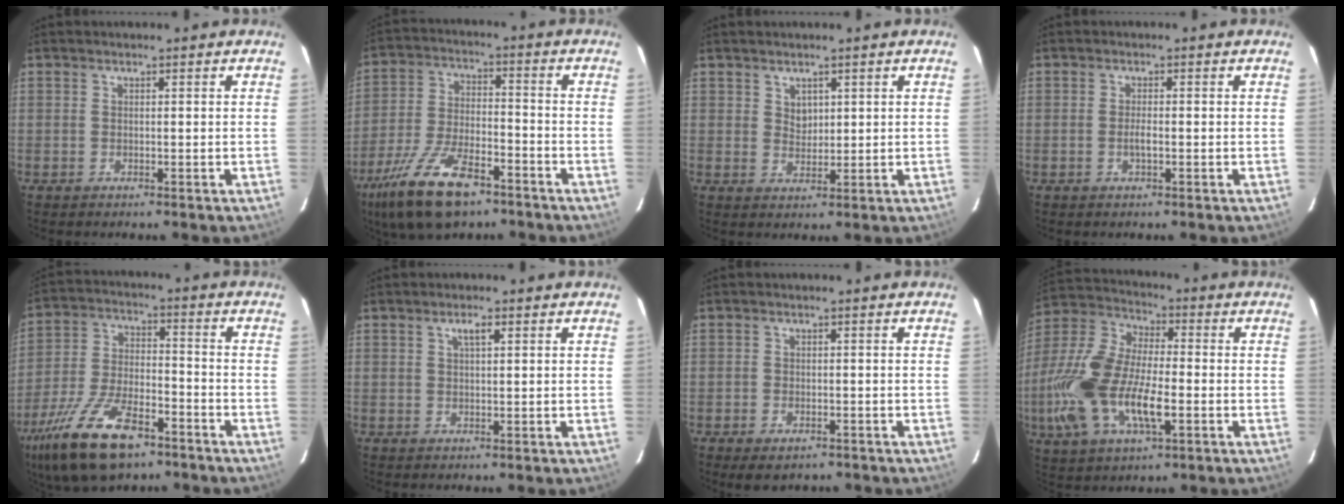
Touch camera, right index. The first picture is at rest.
{"total": 16.7, "force": [-11.0, 6.6, 10.6], "torque": [-0.227, -0.027, -0.199]}
{"total": 2.4, "force": [1.4, 1.8, 0.9], "torque": [-0.008, 0.002, 0.026]}
{"total": 1.7, "force": [-0.5, 0.3, 1.6], "torque": [-0.031, 0.000, -0.011]}
{"total": 19.0, "force": [-12.3, 7.9, 12.1], "torque": [-0.255, -0.027, -0.219]}
{"total": 2.0, "force": [0.9, 0.5, 1.7], "torque": [-0.030, 0.006, 0.015]}
{"total": 4.2, "force": [-2.9, 2.2, 2.2], "torque": [-0.045, -0.012, -0.040]}
{"total": 19.5, "force": [-4.7, 8.6, 16.9], "torque": [-0.369, -0.007, -0.088]}